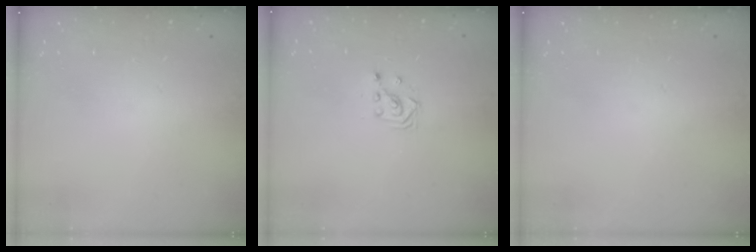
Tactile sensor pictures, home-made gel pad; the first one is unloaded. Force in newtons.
{"total": 2.9, "press": 2.9, "slide": 0.3}
{"total": 0.0}